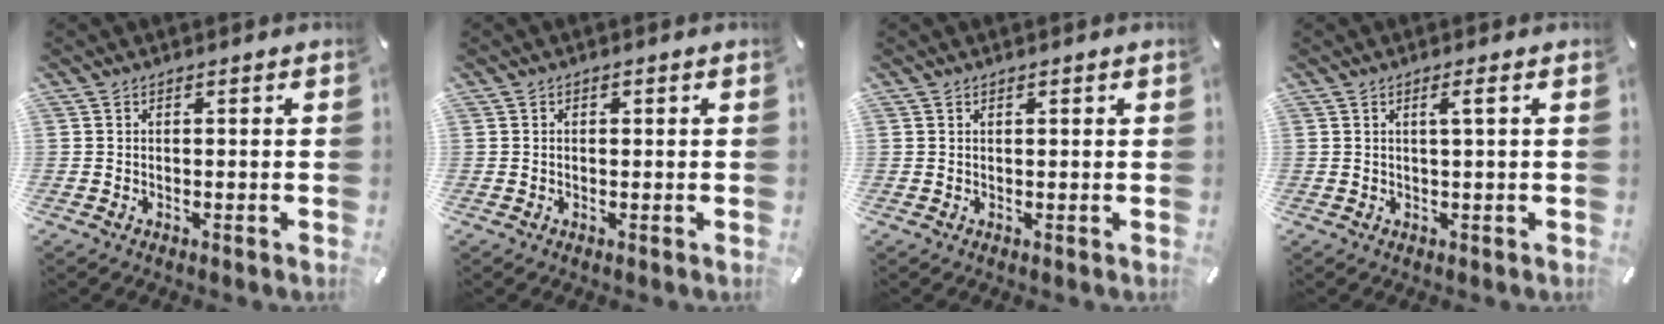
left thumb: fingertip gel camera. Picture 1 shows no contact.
{"total": 0.8, "force": [0.1, 0.5, 0.6], "torque": [-0.014, 0.002, 0.001]}
{"total": 0.6, "force": [0.4, 0.2, 0.5], "torque": [-0.009, 0.001, 0.007]}
{"total": 2.7, "force": [0.9, 0.0, 2.6], "torque": [-0.051, -0.001, 0.012]}